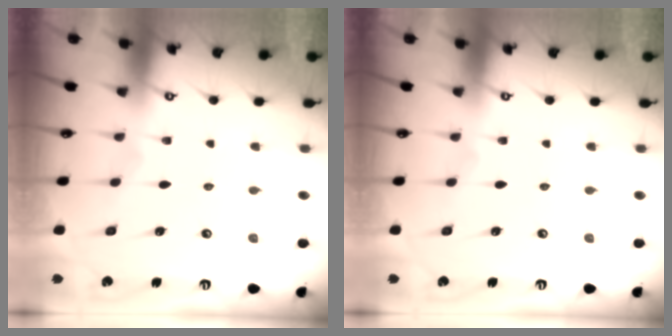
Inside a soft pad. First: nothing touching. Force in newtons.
{"total": 0.0}